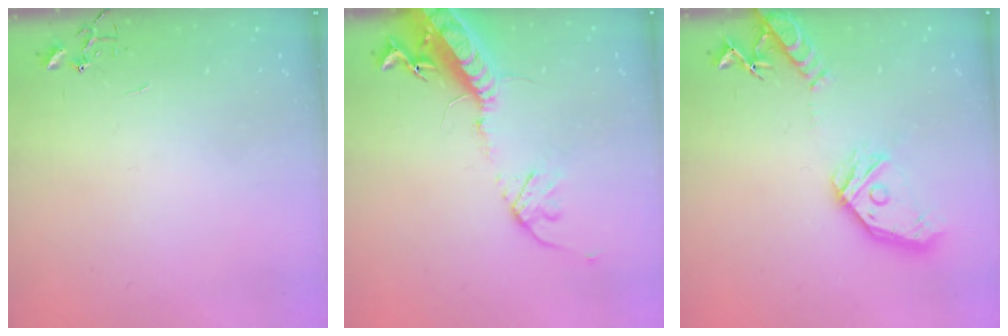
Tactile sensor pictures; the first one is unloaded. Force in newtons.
{"total": 17.1, "press": 16.6, "slide": 4.0}
{"total": 17.1, "press": 16.9, "slide": 2.2}